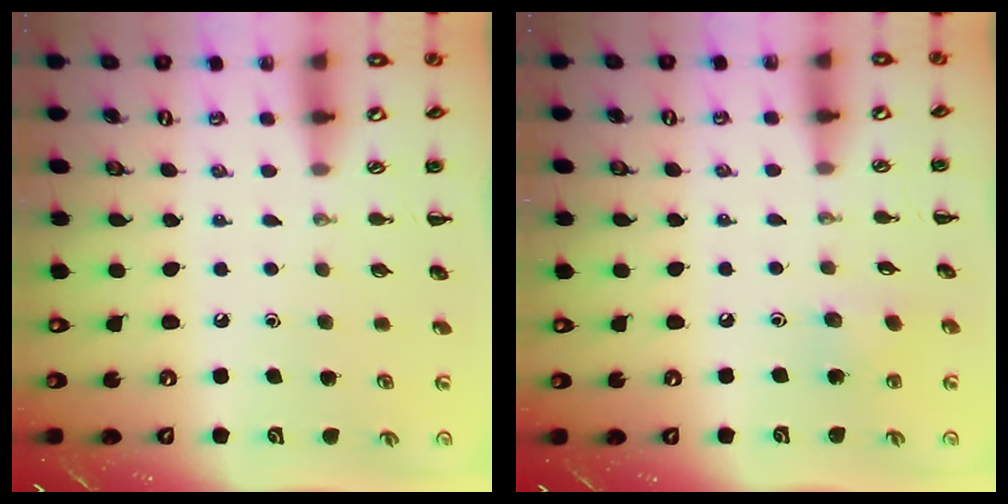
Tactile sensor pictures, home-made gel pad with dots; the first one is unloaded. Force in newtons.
{"total": 5.1, "press": 5.0, "slide": 1.2}